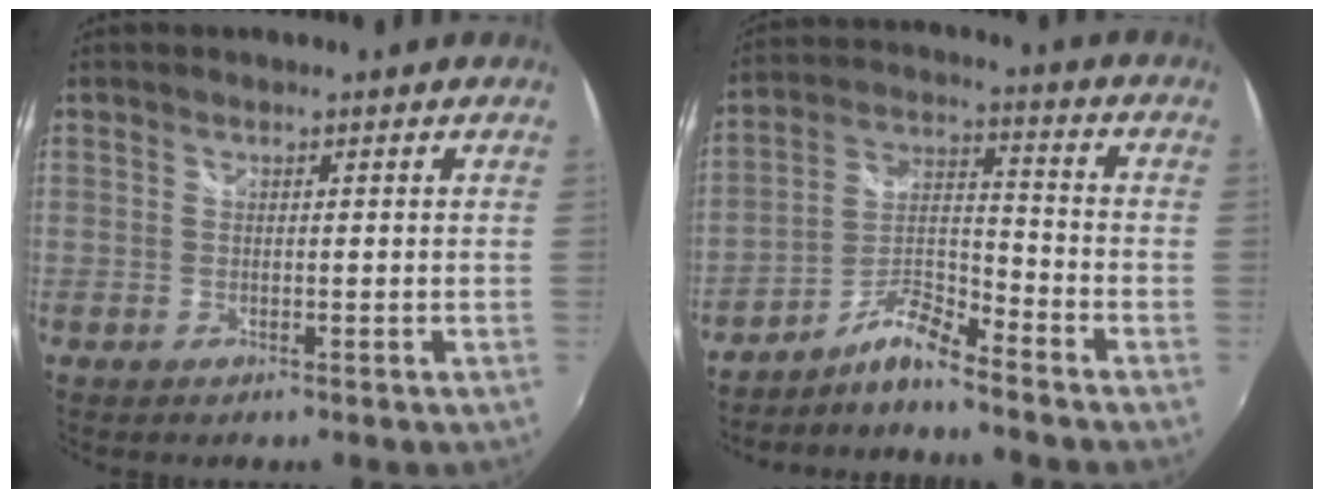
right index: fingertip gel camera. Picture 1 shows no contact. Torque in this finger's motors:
{"motor_torque": [0.08, -0.24, 0.20, 0.03]}